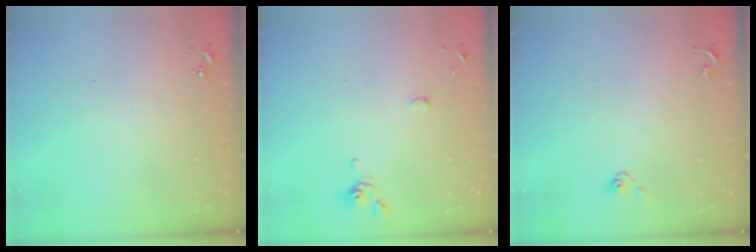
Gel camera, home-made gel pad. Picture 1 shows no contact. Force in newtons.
{"total": 3.6, "press": 3.5, "slide": 0.7}
{"total": 3.9, "press": 3.4, "slide": 1.9}